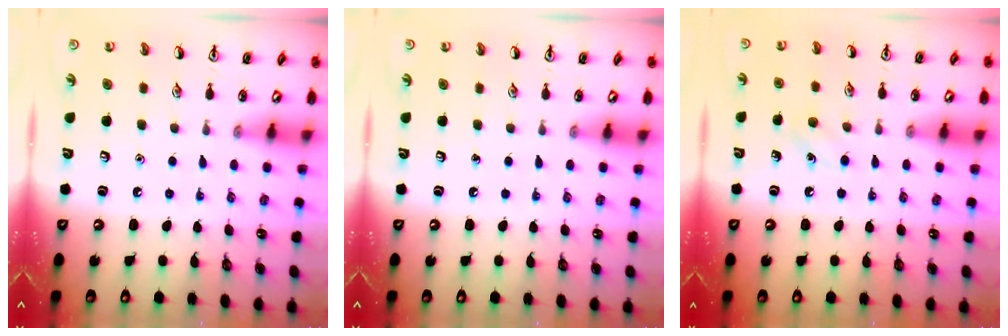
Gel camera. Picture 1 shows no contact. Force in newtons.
{"total": 0.0}
{"total": 6.5, "press": 6.3, "slide": 1.7}